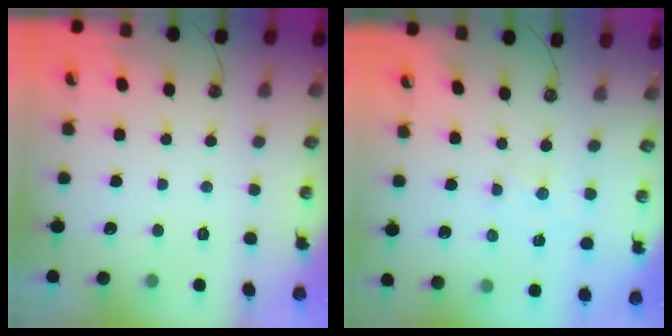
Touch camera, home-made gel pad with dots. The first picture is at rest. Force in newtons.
{"total": 1.8, "press": 1.8, "slide": 0.3}